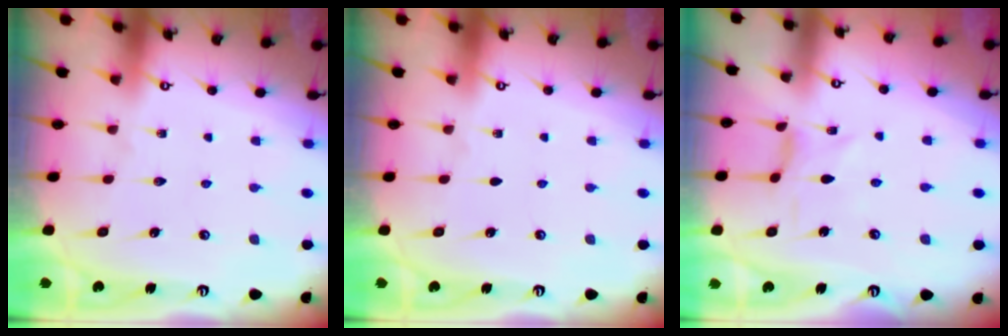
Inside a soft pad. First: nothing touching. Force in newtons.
{"total": 0.0}
{"total": 0.0}